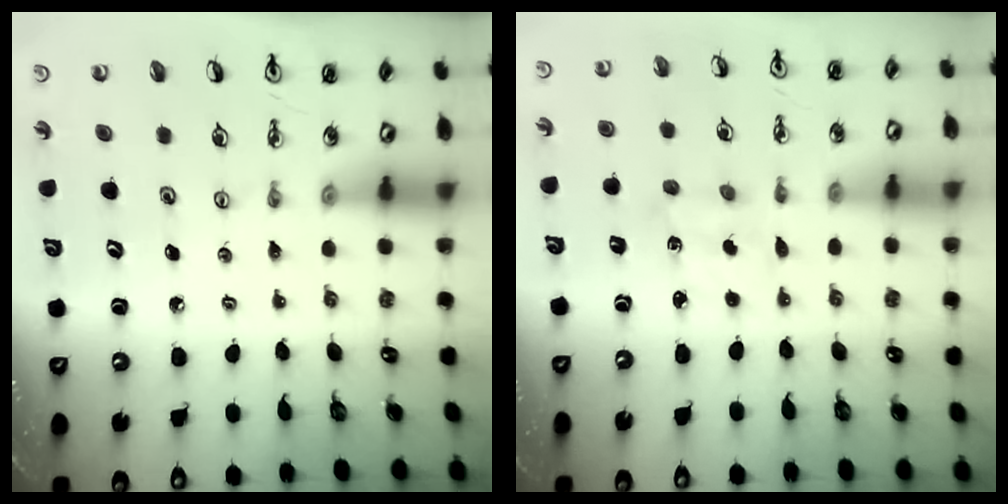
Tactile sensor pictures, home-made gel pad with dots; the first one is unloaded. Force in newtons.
{"total": 2.3, "press": 2.3, "slide": 0.4}